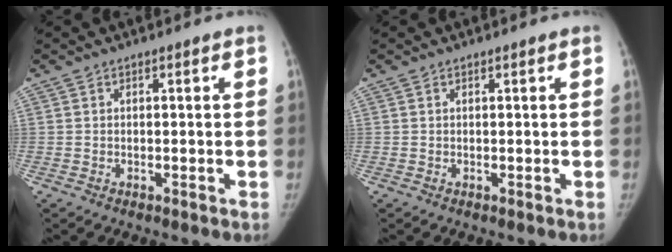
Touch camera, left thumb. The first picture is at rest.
{"total": 0.0}